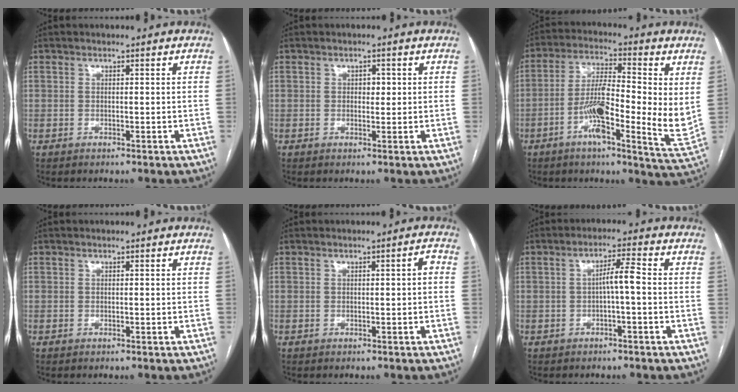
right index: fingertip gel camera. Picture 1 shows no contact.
{"total": 1.6, "force": [0.3, 1.0, 1.2], "torque": [-0.013, 0.002, 0.003]}
{"total": 14.1, "force": [-1.2, 2.2, 13.9], "torque": [-0.232, -0.006, -0.031]}
{"total": 0.0}
{"total": 1.3, "force": [0.0, 0.2, 1.3], "torque": [-0.014, 0.004, 0.000]}
{"total": 3.6, "force": [-0.5, 0.2, 3.6], "torque": [-0.059, 0.010, -0.006]}